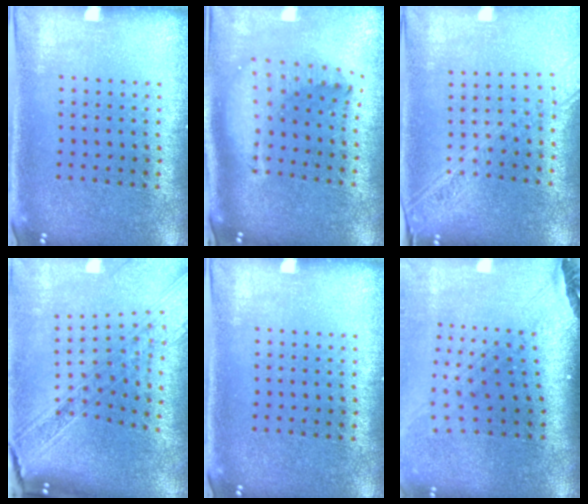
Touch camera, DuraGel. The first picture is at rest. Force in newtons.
{"total": 1.8, "press": 1.4, "slide": 1.0}
{"total": 2.3, "press": 1.9, "slide": 1.2}
{"total": 2.6, "press": 2.2, "slide": 1.5}
{"total": 0.0}
{"total": 2.7, "press": 2.0, "slide": 1.8}